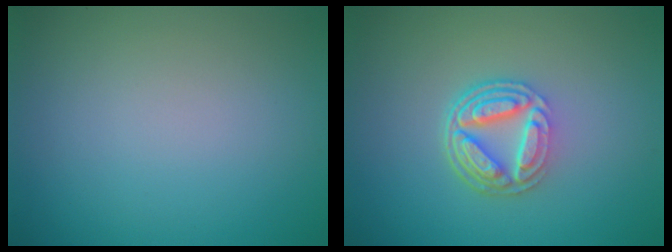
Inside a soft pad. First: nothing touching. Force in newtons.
{"total": 5.3, "press": 3.9, "slide": 3.7}